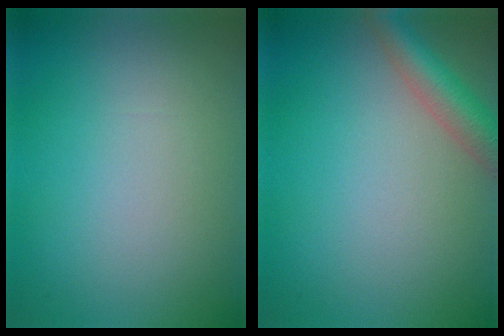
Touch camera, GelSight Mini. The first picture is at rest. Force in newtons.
{"total": 3.9, "press": 3.9, "slide": 0.2}